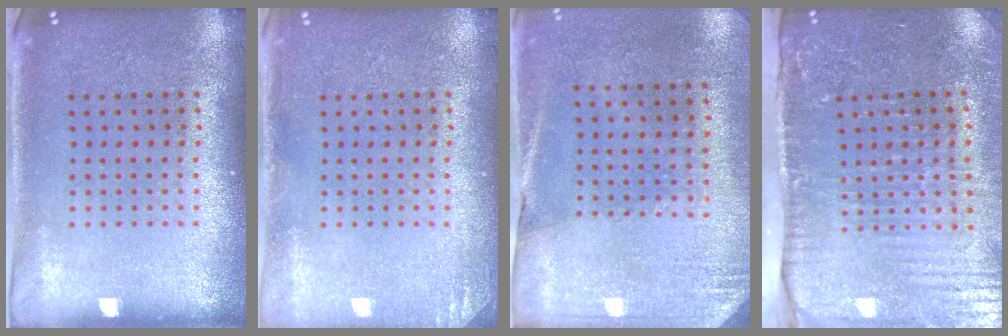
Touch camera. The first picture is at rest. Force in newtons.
{"total": 1.3, "press": 1.3, "slide": 0.1}
{"total": 2.6, "press": 2.3, "slide": 1.2}
{"total": 4.5, "press": 3.7, "slide": 2.4}